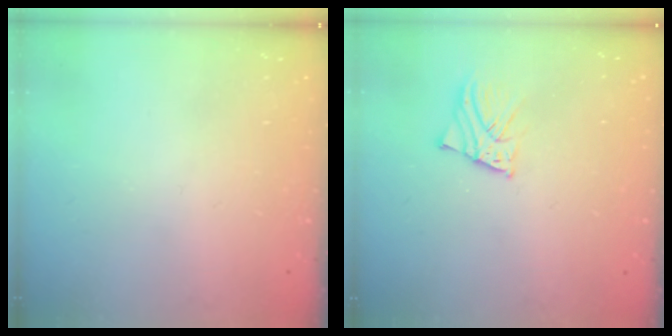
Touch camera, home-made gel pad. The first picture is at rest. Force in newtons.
{"total": 2.2, "press": 2.2, "slide": 0.1}